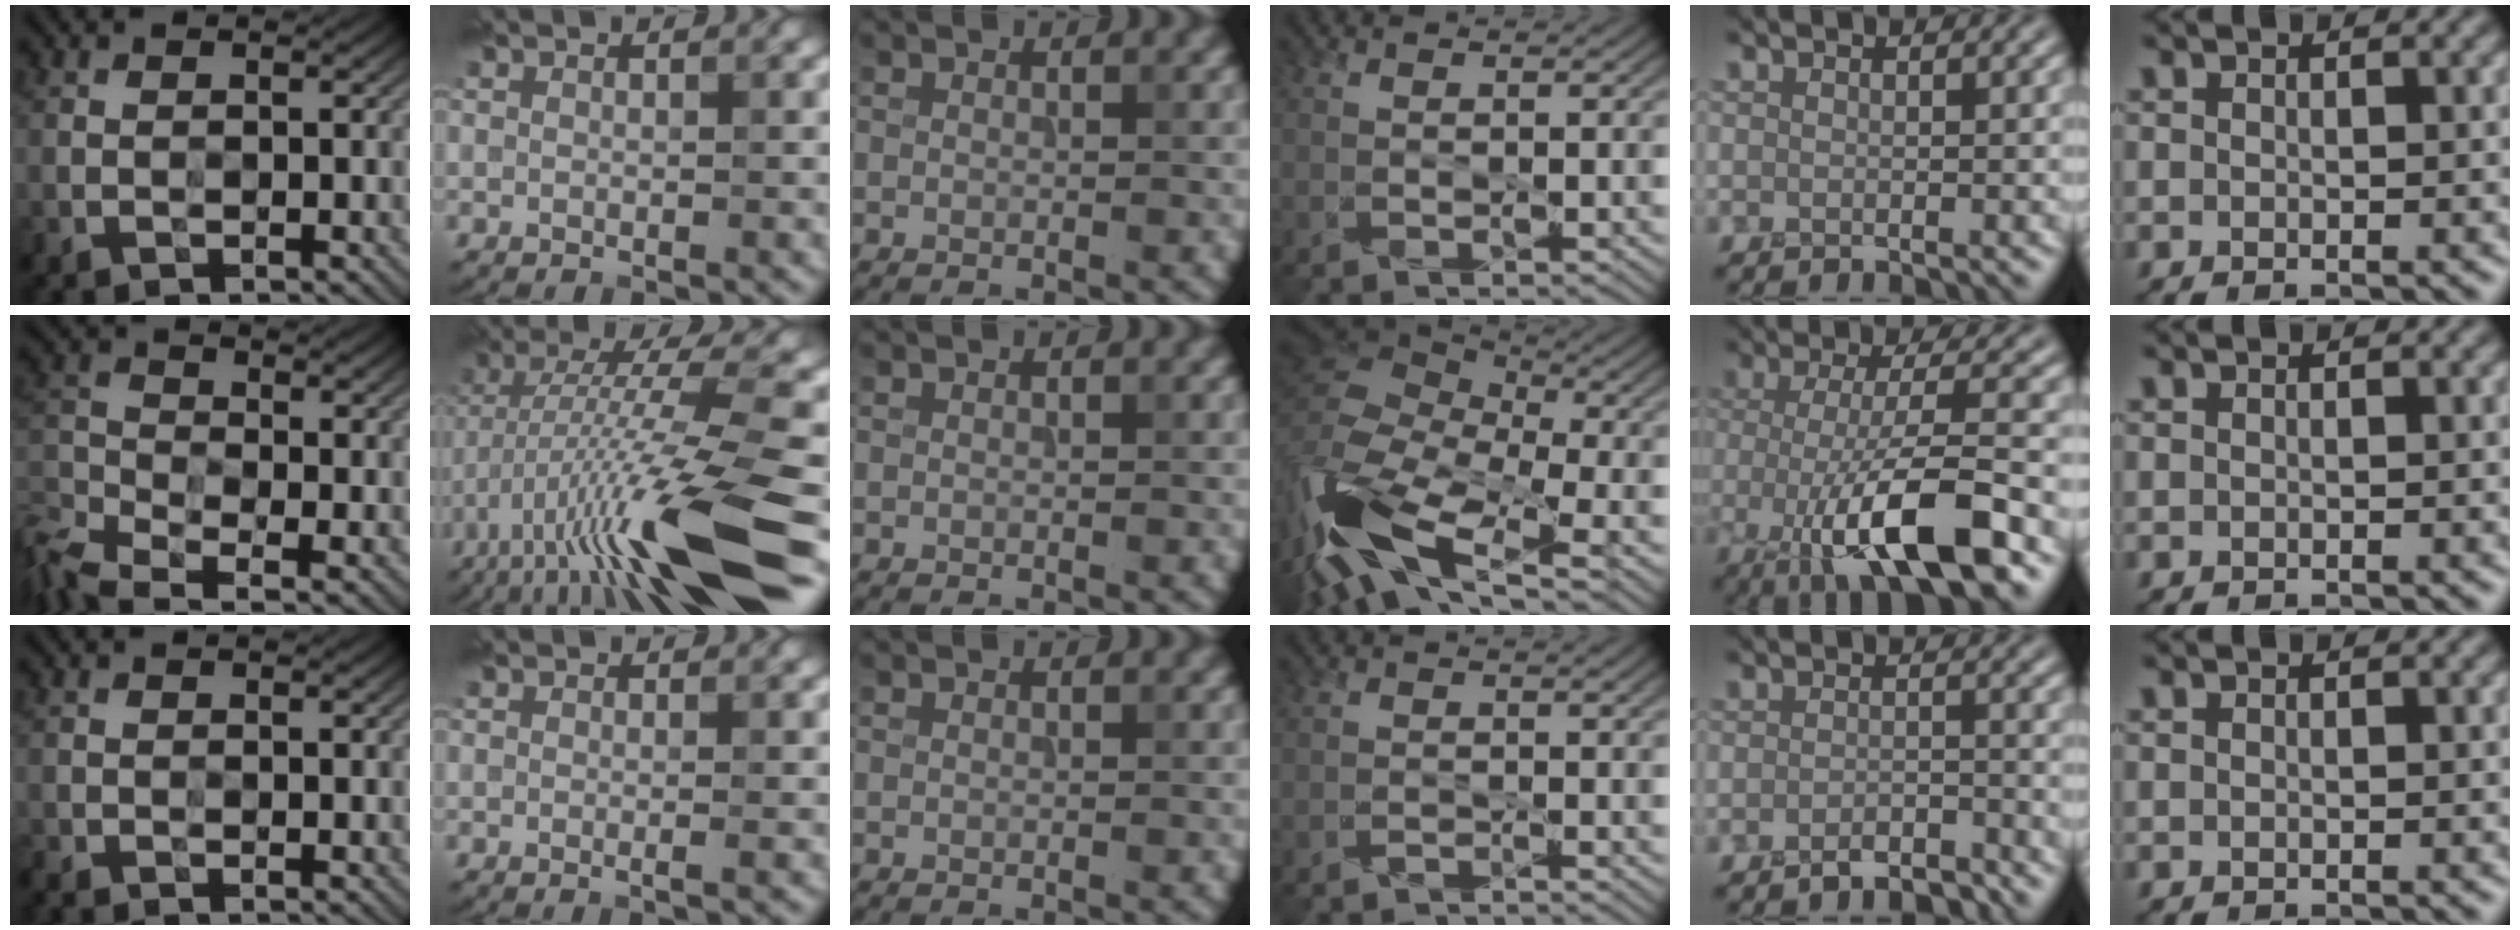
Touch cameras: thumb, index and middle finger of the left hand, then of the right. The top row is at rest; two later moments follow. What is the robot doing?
{"motion": "peel", "object": "tape"}